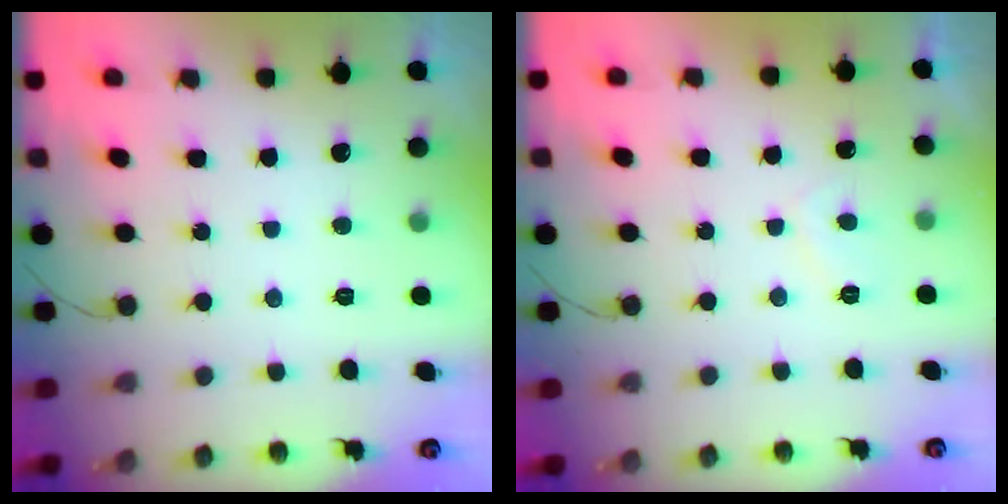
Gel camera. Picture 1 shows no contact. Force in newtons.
{"total": 1.3, "press": 1.2, "slide": 0.6}